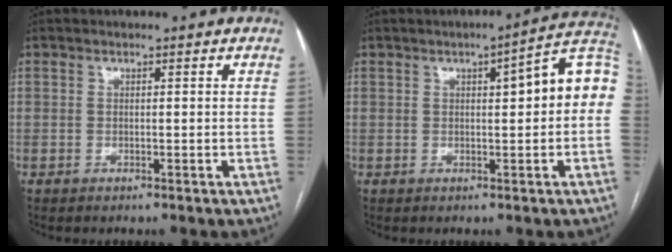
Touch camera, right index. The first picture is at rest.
{"total": 9.7, "force": [1.3, 1.7, 9.4], "torque": [-0.122, 0.034, 0.012]}